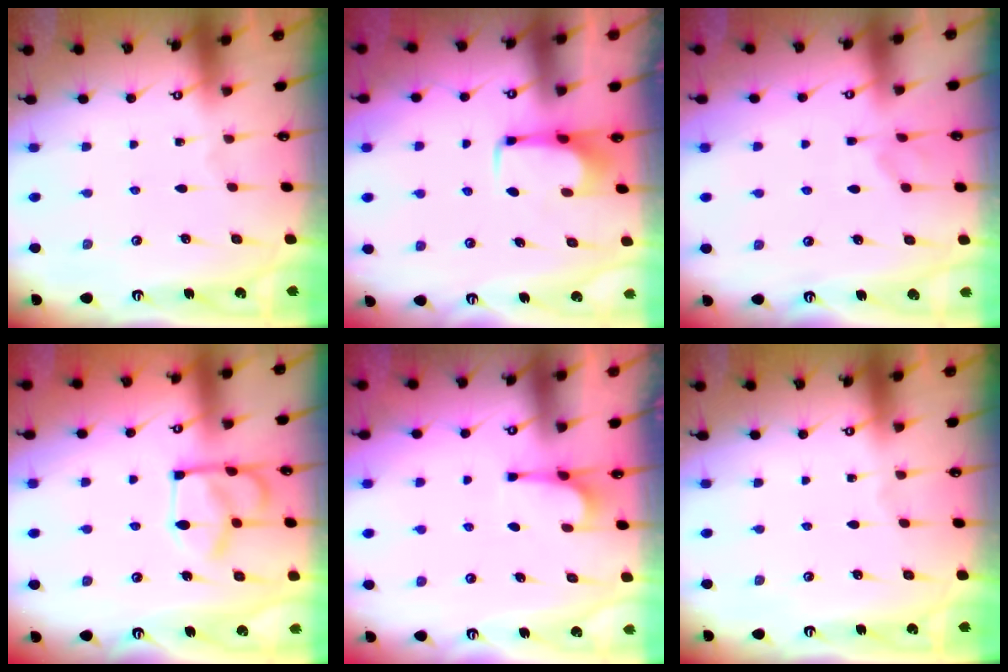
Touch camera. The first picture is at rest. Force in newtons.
{"total": 1.6, "press": 1.5, "slide": 0.4}
{"total": 1.7, "press": 1.5, "slide": 0.7}
{"total": 12.1, "press": 12.0, "slide": 0.5}
{"total": 2.0, "press": 1.9, "slide": 0.6}
{"total": 0.0}